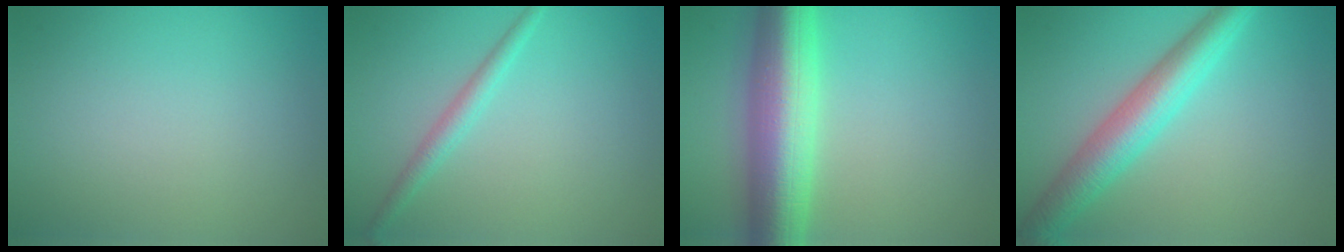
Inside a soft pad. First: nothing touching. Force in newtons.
{"total": 1.8, "press": 1.8, "slide": 0.0}
{"total": 9.5, "press": 9.5, "slide": 0.1}
{"total": 5.6, "press": 5.6, "slide": 0.1}